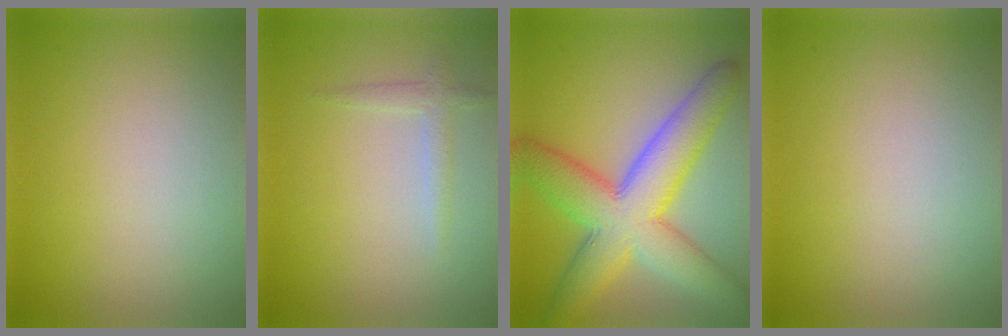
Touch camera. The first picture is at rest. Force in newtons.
{"total": 1.3, "press": 1.3, "slide": 0.1}
{"total": 9.4, "press": 9.3, "slide": 0.5}
{"total": 0.0}